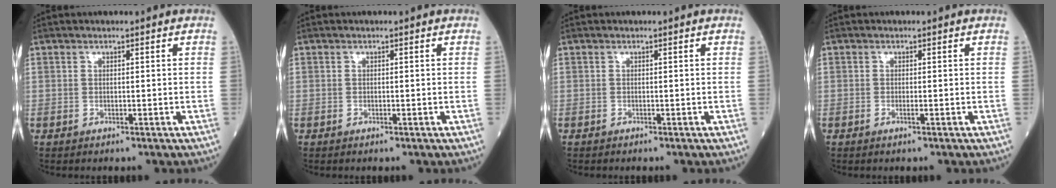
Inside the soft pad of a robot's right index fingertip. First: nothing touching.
{"total": 0.0}
{"total": 0.0}
{"total": 0.7, "force": [-0.3, -0.1, 0.7], "torque": [-0.014, -0.001, -0.005]}